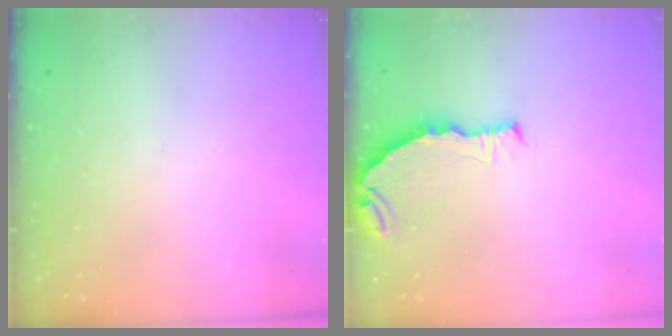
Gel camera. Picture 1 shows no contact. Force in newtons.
{"total": 7.3, "press": 6.4, "slide": 3.5}